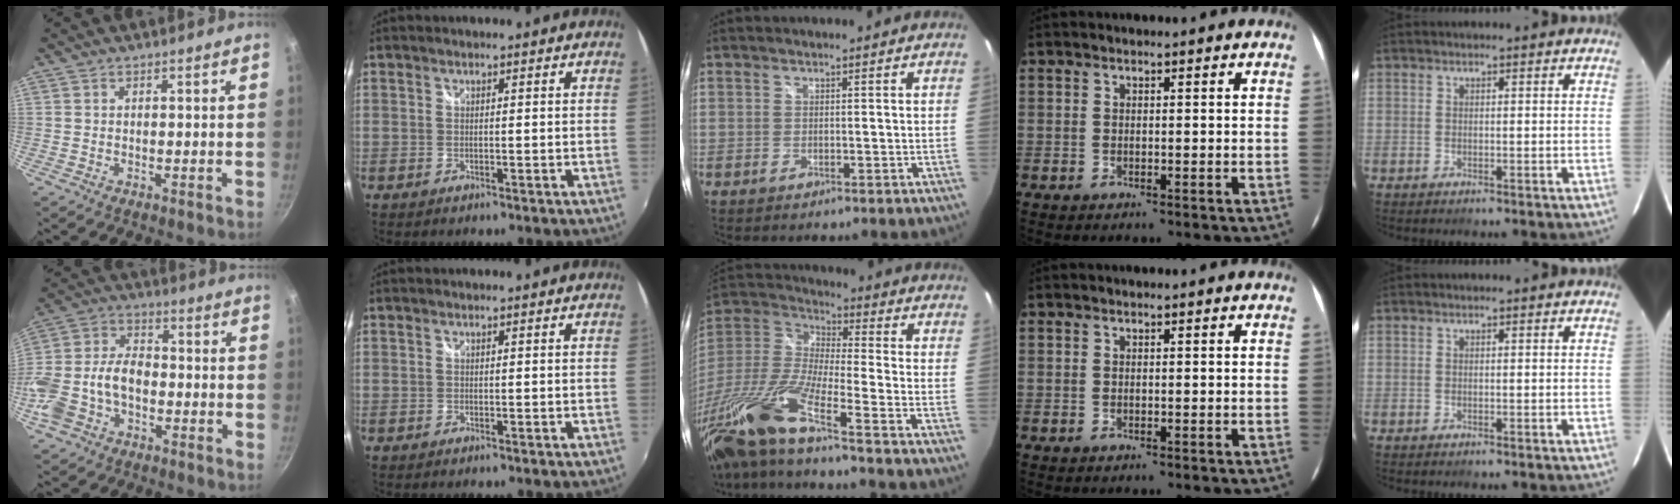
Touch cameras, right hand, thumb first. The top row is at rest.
{"thumb": {"total": 13.8, "force": [-3.8, 9.2, 9.6], "torque": [-0.181, 0.043, -0.077]}, "middle": {"total": 19.4, "force": [-14.1, -0.3, 13.3], "torque": [-0.252, -0.054, -0.275]}}